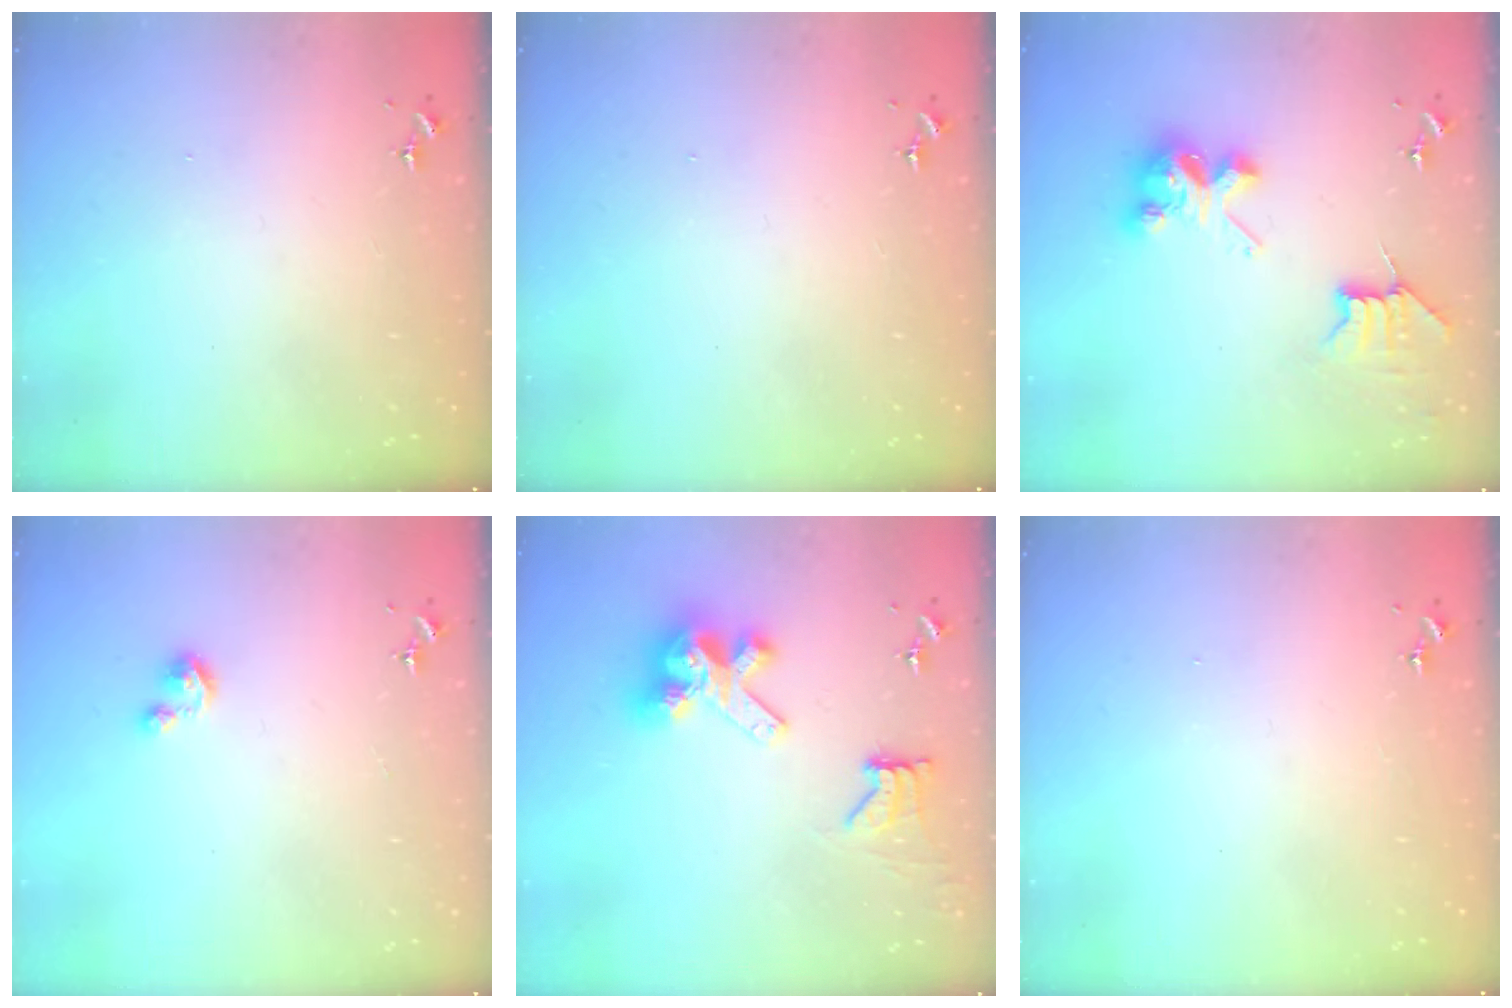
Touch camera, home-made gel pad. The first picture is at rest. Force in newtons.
{"total": 0.0}
{"total": 9.2, "press": 9.2, "slide": 0.5}
{"total": 3.8, "press": 3.8, "slide": 0.3}
{"total": 12.1, "press": 12.0, "slide": 0.6}
{"total": 1.3, "press": 1.0, "slide": 0.9}